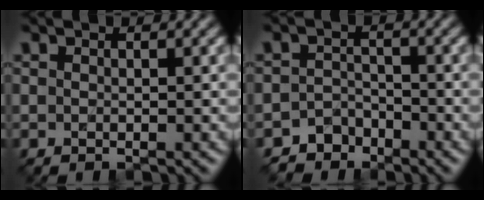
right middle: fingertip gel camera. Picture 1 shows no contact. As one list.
[{"total": 2.7, "force": [-2.2, 1.5, -0.3], "torque": [0.017, 0.008, -0.043]}]